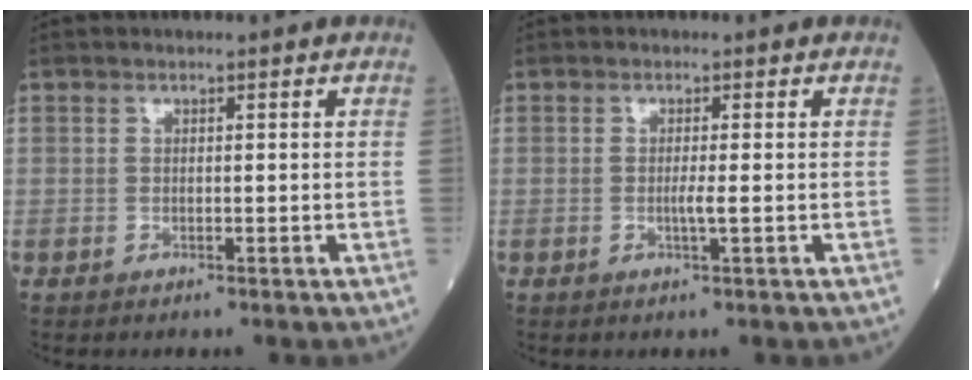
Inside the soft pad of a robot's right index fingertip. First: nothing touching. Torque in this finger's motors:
{"motor_torque": [0.49, 0.01, 0.22, 0.05]}